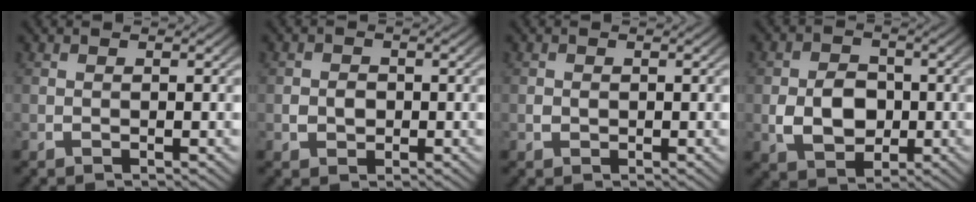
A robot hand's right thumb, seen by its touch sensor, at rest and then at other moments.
{"total": 2.1, "force": [-0.2, 1.8, 1.0], "torque": [-0.020, -0.005, 0.000]}
{"total": 0.9, "force": [0.0, 0.8, 0.4], "torque": [-0.010, -0.004, 0.003]}
{"total": 6.5, "force": [-0.9, 4.9, 4.2], "torque": [-0.085, -0.026, 0.001]}